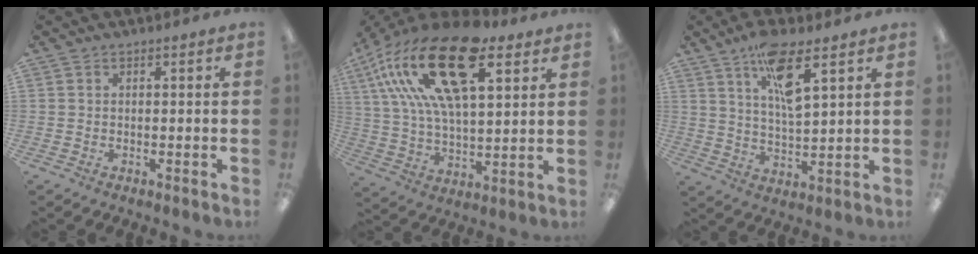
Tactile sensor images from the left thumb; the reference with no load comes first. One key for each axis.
{"total": 26.7, "fx": 13.4, "fy": 12.2, "fz": 19.5, "tx": -0.358, "ty": -0.054, "tz": 0.228}
{"total": 11.4, "fx": 6.7, "fy": 3.6, "fz": 8.5, "tx": -0.137, "ty": -0.029, "tz": 0.114}